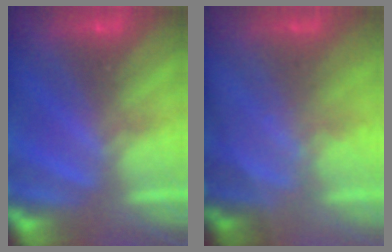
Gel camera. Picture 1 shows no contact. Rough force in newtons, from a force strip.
{"total": 1.4}